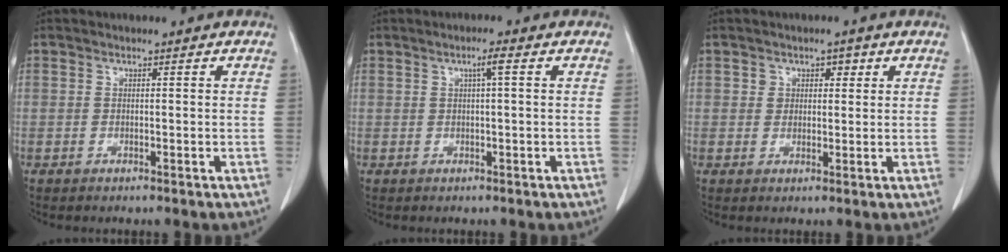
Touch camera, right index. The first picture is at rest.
{"total": 2.3, "force": [0.8, 0.2, 2.2], "torque": [-0.040, 0.005, 0.015]}
{"total": 3.1, "force": [1.2, 2.4, 1.5], "torque": [-0.020, 0.010, 0.020]}